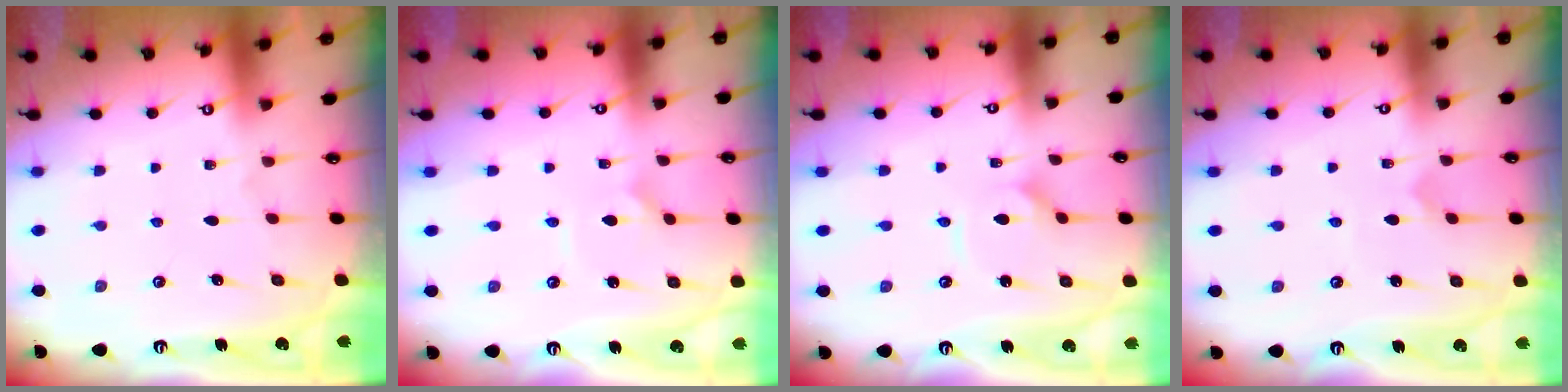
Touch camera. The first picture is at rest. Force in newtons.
{"total": 2.5, "press": 2.4, "slide": 0.4}
{"total": 2.3, "press": 2.3, "slide": 0.1}
{"total": 3.1, "press": 3.1, "slide": 0.2}